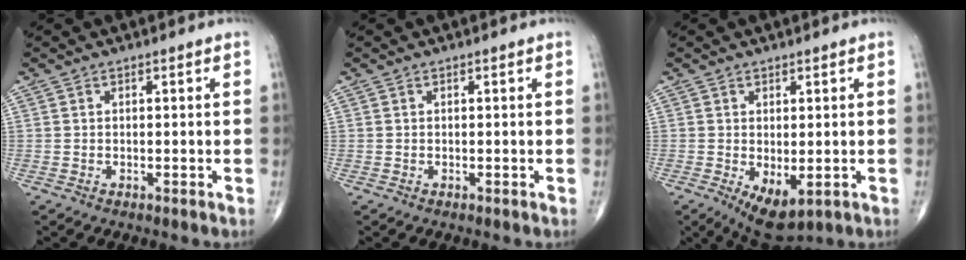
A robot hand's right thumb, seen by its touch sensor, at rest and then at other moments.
{"total": 0.0}
{"total": 6.8, "force": [-1.7, 3.3, 5.7], "torque": [-0.088, -0.016, -0.013]}